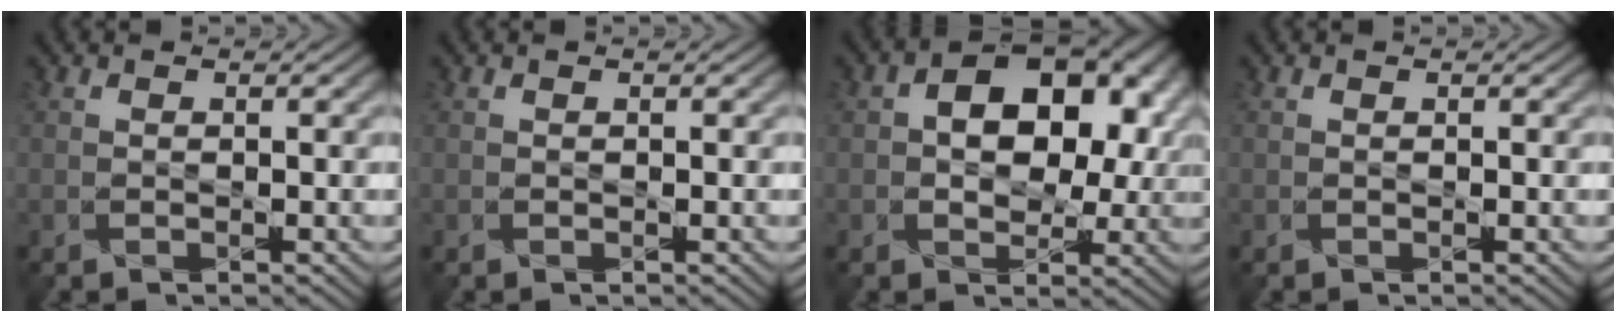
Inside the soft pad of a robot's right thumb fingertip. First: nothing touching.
{"total": 0.0}
{"total": 10.3, "force": [1.8, 6.8, 7.5], "torque": [-0.101, 0.008, 0.020]}
{"total": 0.0}